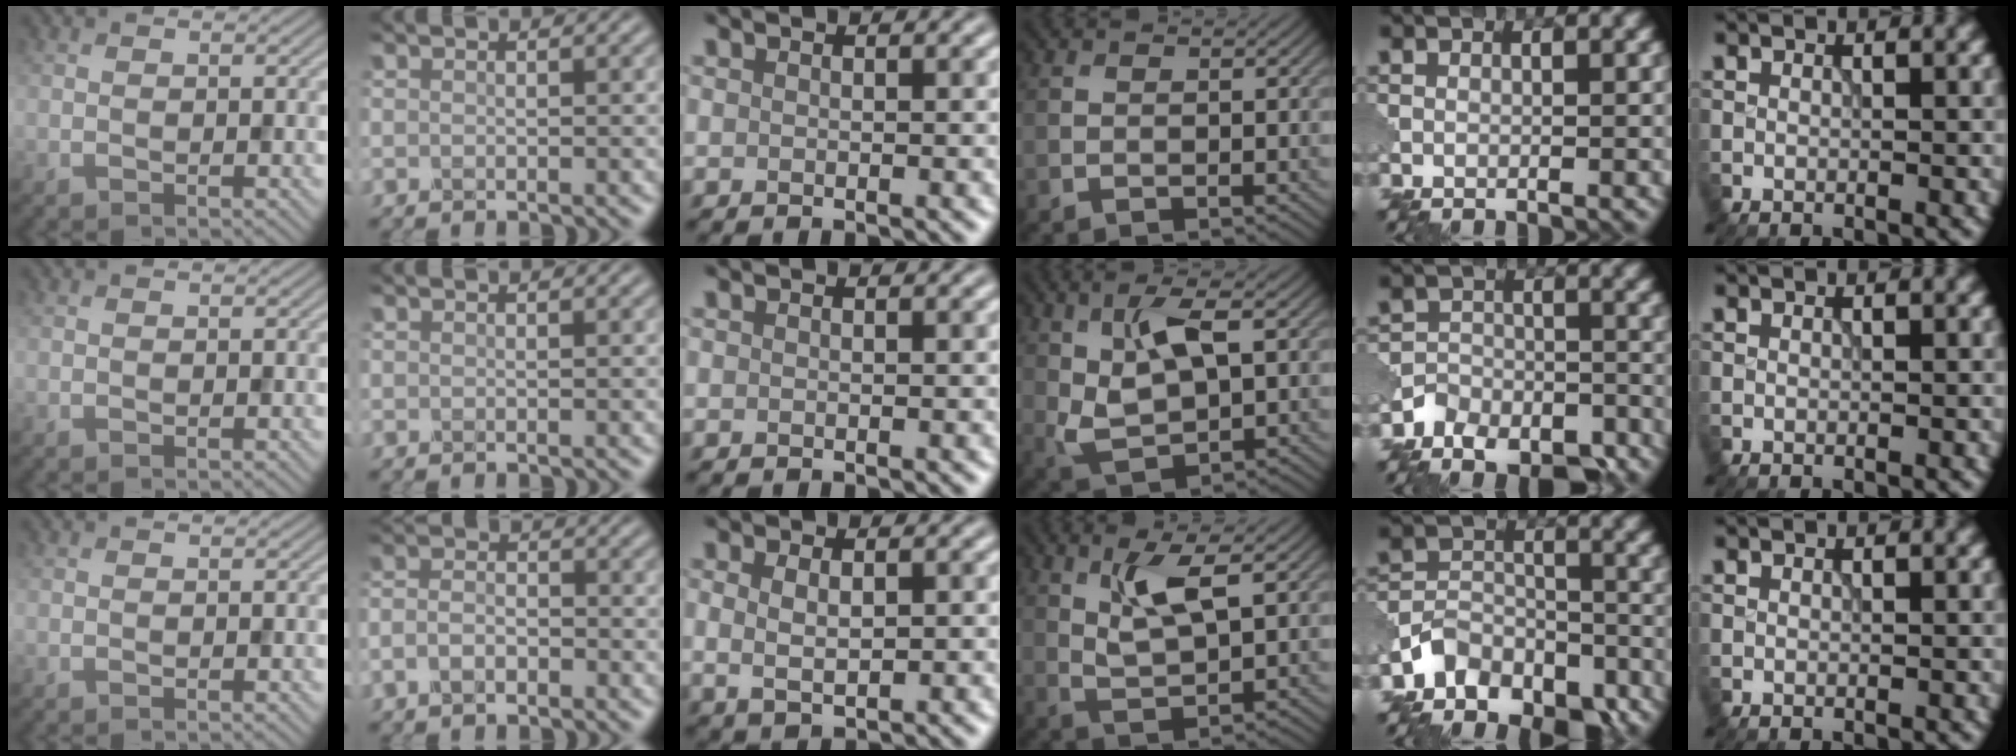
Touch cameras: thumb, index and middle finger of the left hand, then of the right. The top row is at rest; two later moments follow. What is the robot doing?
{"motion": "extract", "object": "pin"}